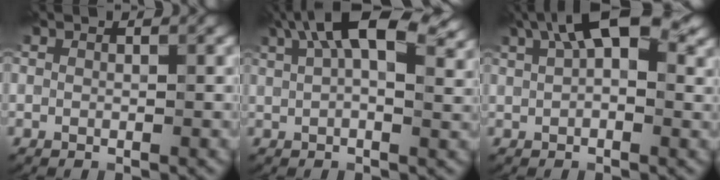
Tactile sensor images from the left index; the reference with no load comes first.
{"total": 11.0, "force": [5.4, 4.9, 8.3], "torque": [-0.128, 0.024, 0.076]}
{"total": 8.8, "force": [3.8, 4.1, 6.7], "torque": [-0.102, 0.021, 0.052]}